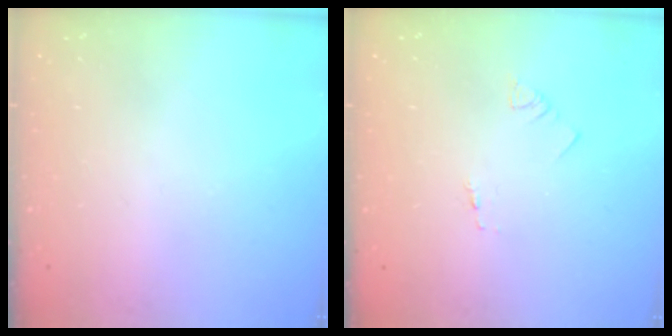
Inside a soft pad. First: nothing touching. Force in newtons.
{"total": 1.3, "press": 1.2, "slide": 0.1}